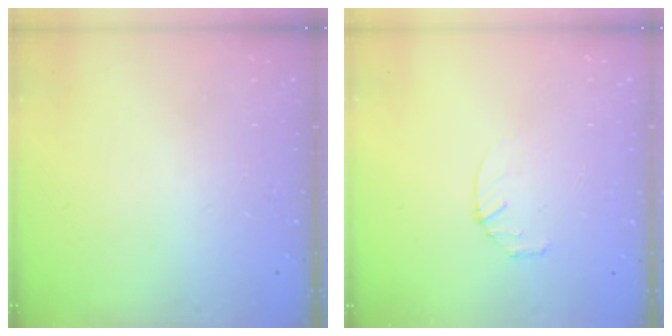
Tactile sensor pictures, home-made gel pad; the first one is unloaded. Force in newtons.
{"total": 2.8, "press": 2.8, "slide": 0.4}